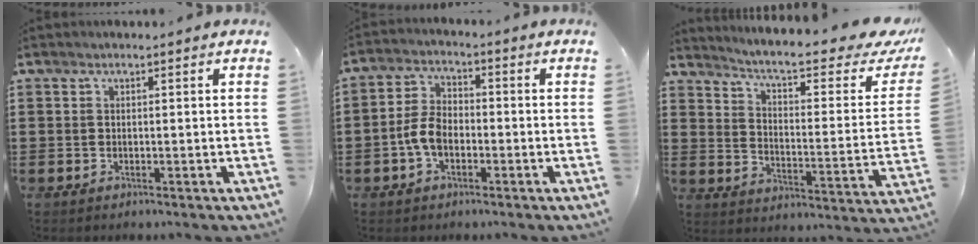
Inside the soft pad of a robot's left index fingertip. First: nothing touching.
{"total": 5.4, "force": [-1.9, 3.2, 3.9], "torque": [-0.105, 0.001, -0.045]}
{"total": 6.6, "force": [5.0, 0.5, 4.2], "torque": [-0.087, -0.043, 0.075]}